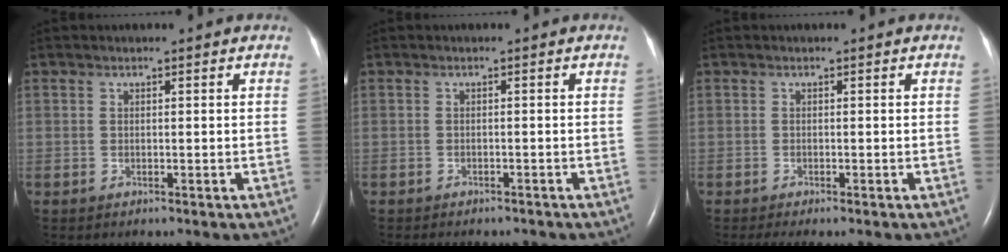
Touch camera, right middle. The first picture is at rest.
{"total": 5.5, "force": [-4.8, 1.8, 1.9], "torque": [-0.024, -0.001, -0.056]}
{"total": 2.0, "force": [-1.5, 0.0, 1.2], "torque": [-0.023, -0.007, -0.023]}